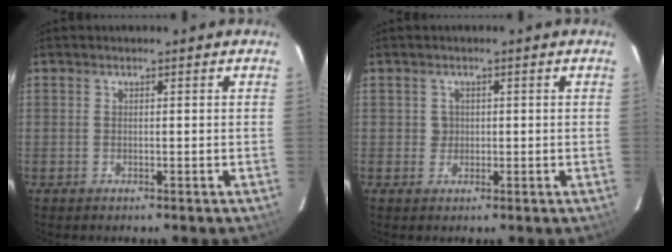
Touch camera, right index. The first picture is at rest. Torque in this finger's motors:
{"motor_torque": [-0.17, 0.08, 0.02, 0.00]}